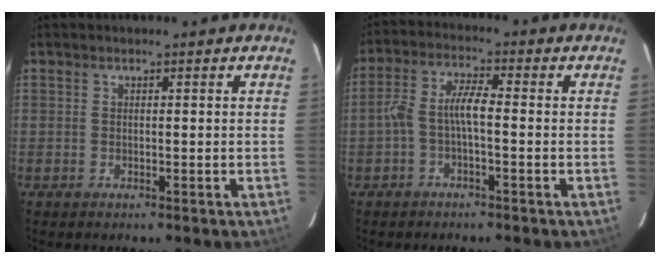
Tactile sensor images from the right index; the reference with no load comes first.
{"total": 5.0, "force": [-1.4, 1.4, 4.6], "torque": [-0.103, 0.016, -0.028]}